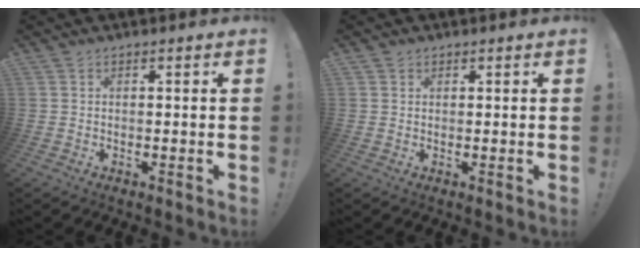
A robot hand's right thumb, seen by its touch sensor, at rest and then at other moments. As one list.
[{"total": 0.9, "force": [0.6, 0.7, 0.1], "torque": [0.007, -0.003, 0.010]}]